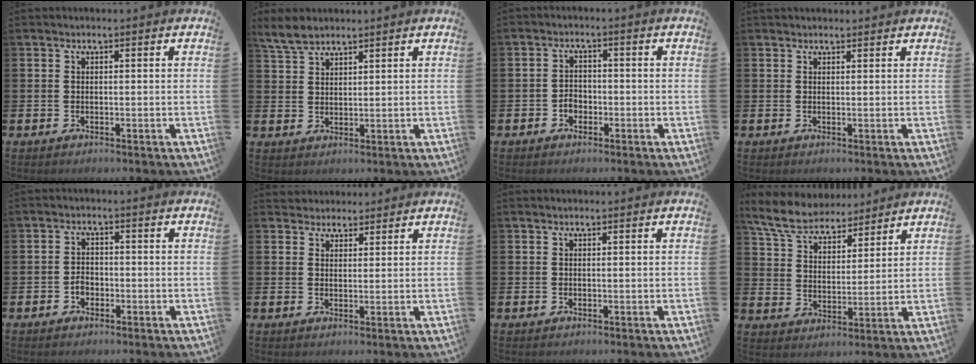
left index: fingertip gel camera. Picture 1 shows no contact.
{"total": 4.0, "force": [3.6, 1.1, 1.2], "torque": [-0.034, -0.008, 0.068]}
{"total": 2.2, "force": [-1.0, 1.8, 0.8], "torque": [-0.014, 0.002, -0.022]}
{"total": 0.8, "force": [0.8, 0.2, 0.0], "torque": [0.007, 0.000, 0.012]}
{"total": 1.9, "force": [-0.8, 1.5, 0.8], "torque": [-0.015, 0.003, -0.018]}
{"total": 2.8, "force": [2.5, 1.2, -0.5], "torque": [0.007, -0.010, 0.045]}
{"total": 0.0}
{"total": 7.2, "force": [6.6, 2.0, 1.8], "torque": [-0.072, -0.031, 0.121]}